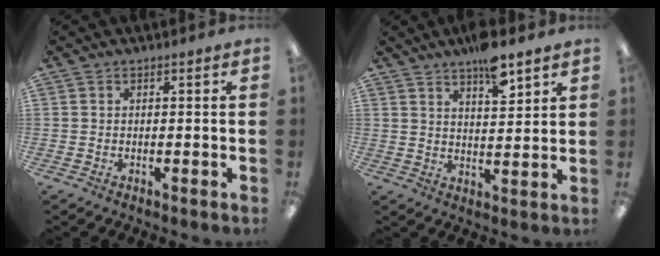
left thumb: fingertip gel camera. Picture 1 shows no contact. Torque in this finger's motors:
{"motor_torque": [5.02, -0.01, 0.88, -0.56, 0.03]}